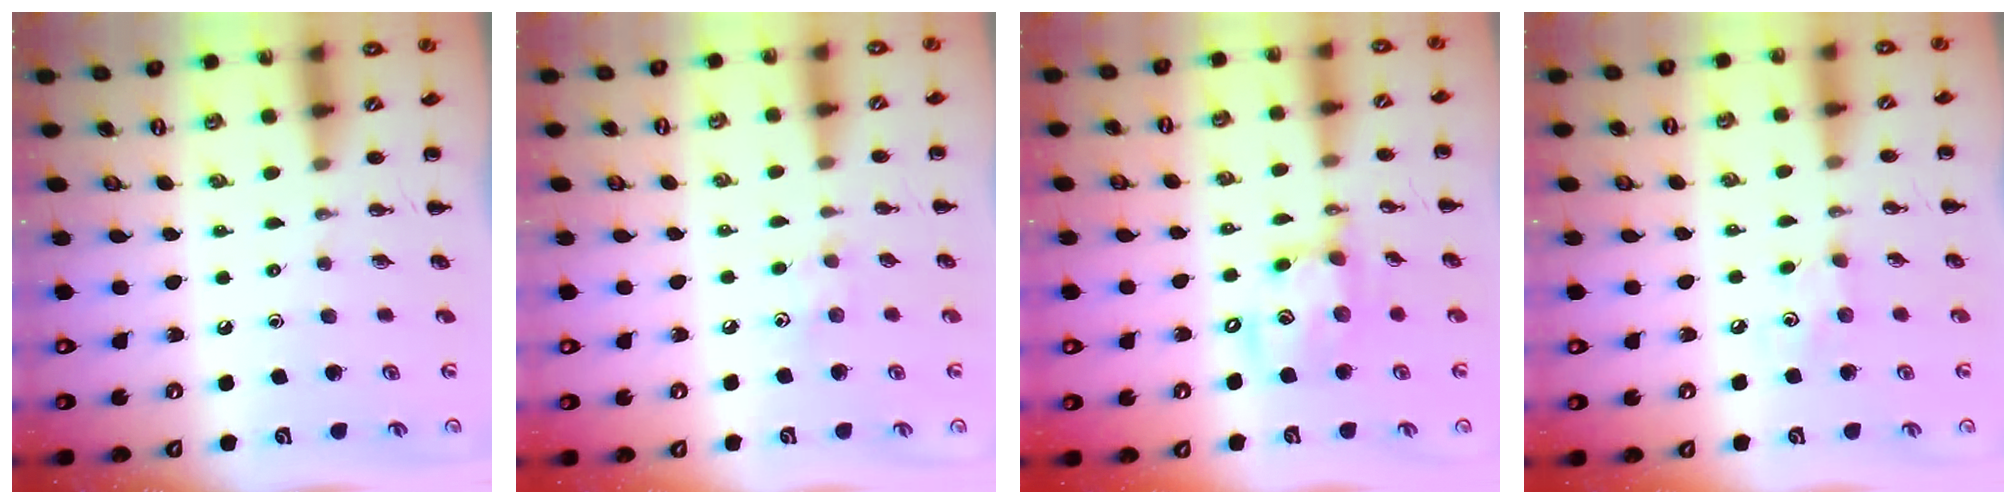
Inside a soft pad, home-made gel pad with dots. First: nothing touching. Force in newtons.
{"total": 5.1, "press": 4.9, "slide": 1.3}
{"total": 12.4, "press": 12.2, "slide": 2.5}
{"total": 4.7, "press": 4.5, "slide": 1.3}